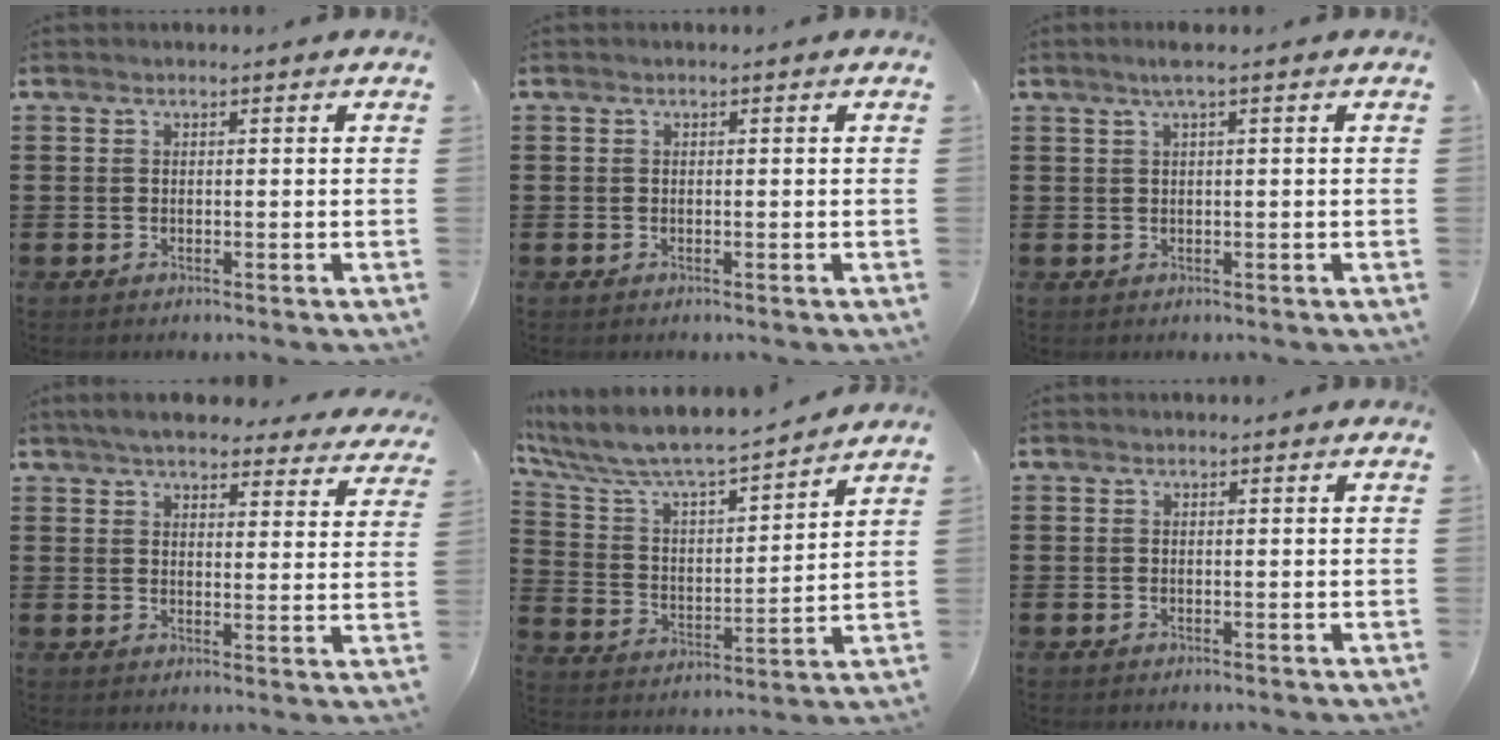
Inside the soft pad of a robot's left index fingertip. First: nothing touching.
{"total": 0.0}
{"total": 1.8, "force": [0.9, -0.1, 1.6], "torque": [-0.032, 0.001, 0.015]}
{"total": 5.0, "force": [4.7, 0.7, 1.4], "torque": [-0.047, -0.014, 0.084]}
{"total": 6.7, "force": [6.1, 0.8, 2.6], "torque": [-0.082, -0.050, 0.096]}
{"total": 0.0}